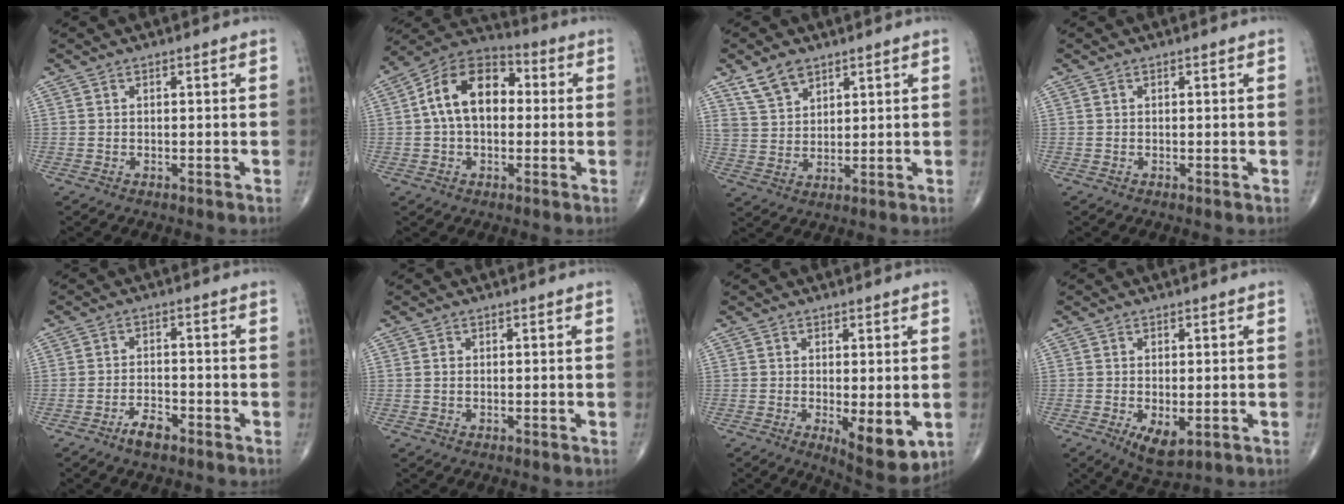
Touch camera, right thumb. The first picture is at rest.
{"total": 14.0, "force": [1.2, 9.0, 10.6], "torque": [-0.161, 0.034, 0.005]}
{"total": 6.5, "force": [4.4, 3.8, 2.9], "torque": [-0.040, -0.022, 0.094]}
{"total": 0.0}
{"total": 3.8, "force": [-2.7, 1.4, 2.3], "torque": [-0.042, 0.016, -0.049]}
{"total": 1.0, "force": [0.1, 0.7, 0.6], "torque": [-0.010, 0.001, 0.001]}
{"total": 8.3, "force": [-1.7, 3.1, 7.5], "torque": [-0.101, -0.023, -0.018]}
{"total": 5.4, "force": [-1.5, 2.5, 4.5], "torque": [-0.078, -0.014, -0.017]}